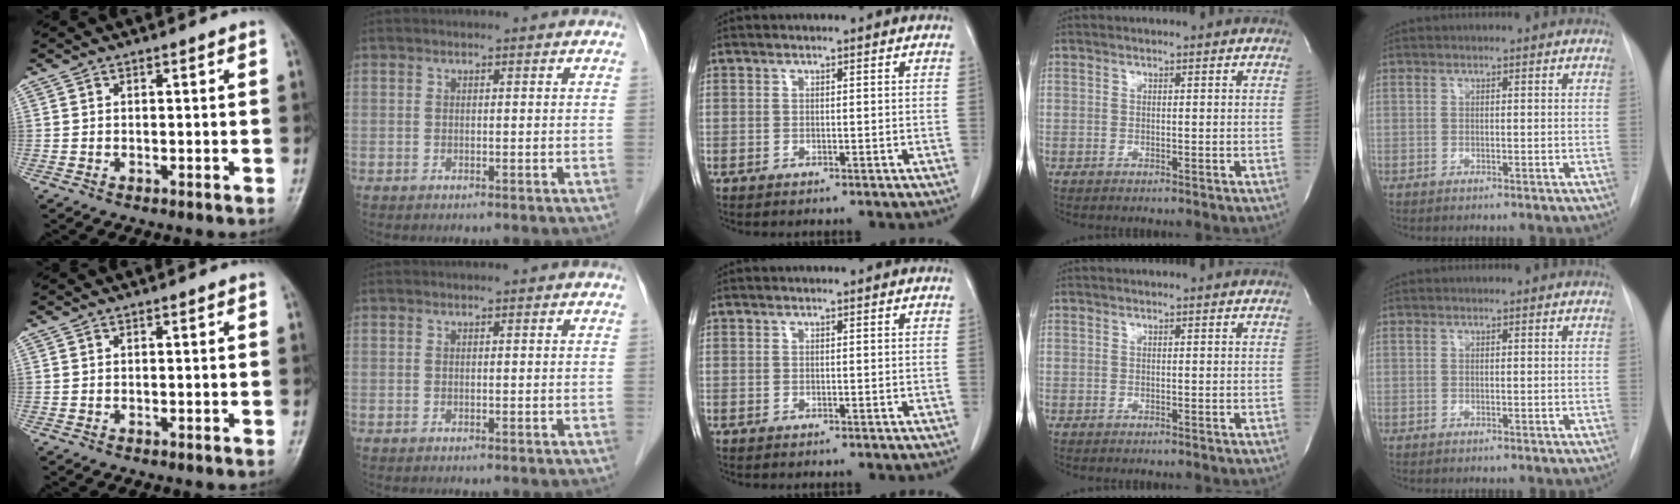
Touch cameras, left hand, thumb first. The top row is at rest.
{}